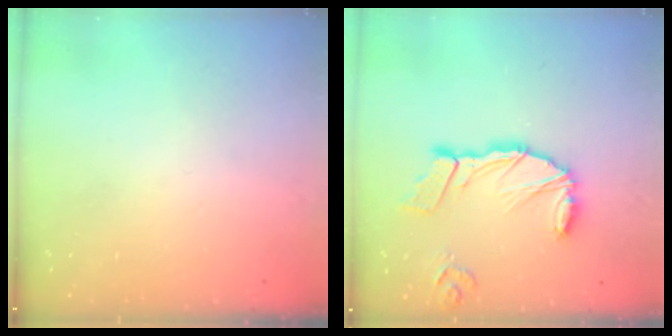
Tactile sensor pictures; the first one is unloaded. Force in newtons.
{"total": 14.2, "press": 14.1, "slide": 1.6}